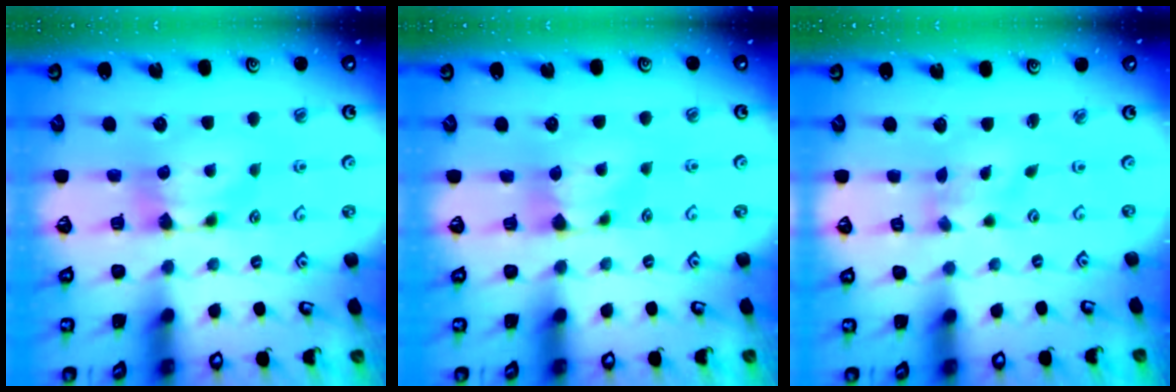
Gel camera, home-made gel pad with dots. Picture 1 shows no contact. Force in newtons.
{"total": 0.8, "press": 0.5, "slide": 0.6}
{"total": 2.5, "press": 2.3, "slide": 0.9}